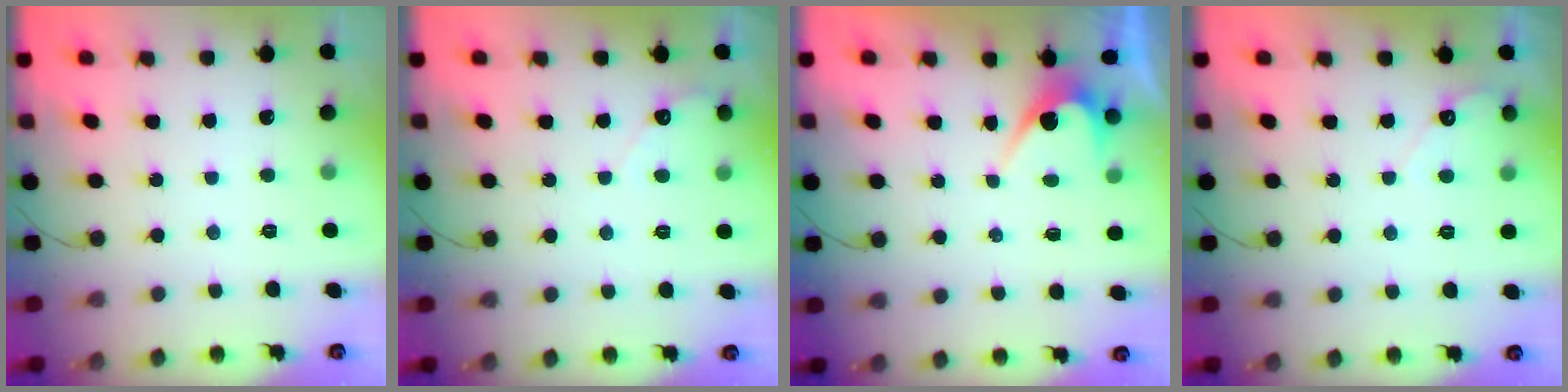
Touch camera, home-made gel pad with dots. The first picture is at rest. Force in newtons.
{"total": 2.6, "press": 2.6, "slide": 0.2}
{"total": 3.8, "press": 3.8, "slide": 0.3}
{"total": 3.4, "press": 3.4, "slide": 0.2}